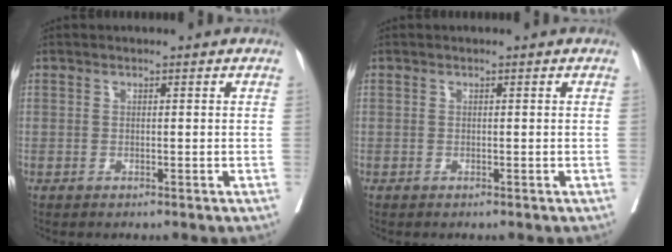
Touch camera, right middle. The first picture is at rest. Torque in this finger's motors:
{"motor_torque": [0.66, -0.96, 0.03, 0.00]}